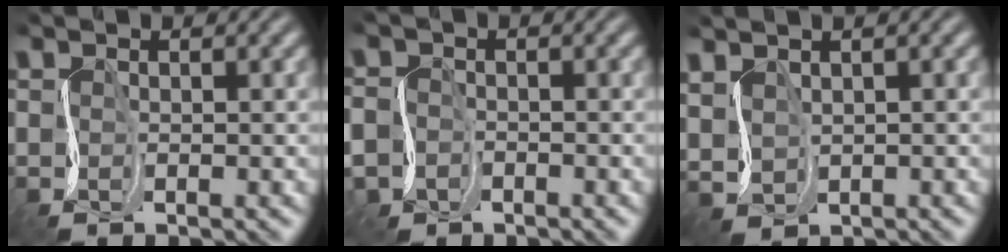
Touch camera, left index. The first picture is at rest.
{"total": 7.6, "force": [-4.0, 6.1, 2.1], "torque": [-0.049, -0.030, -0.092]}
{"total": 2.4, "force": [1.2, 1.4, 1.5], "torque": [-0.044, 0.004, 0.030]}